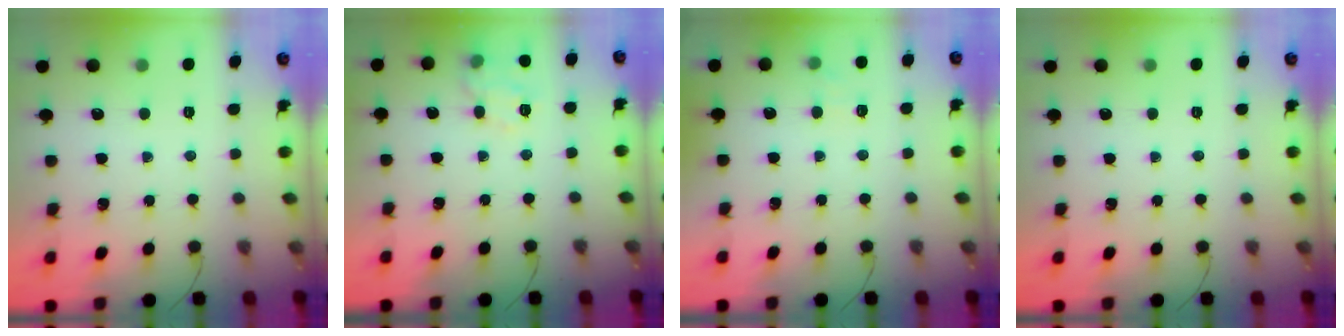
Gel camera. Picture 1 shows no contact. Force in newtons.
{"total": 9.6, "press": 9.6, "slide": 0.4}
{"total": 4.8, "press": 4.6, "slide": 1.3}
{"total": 0.0}